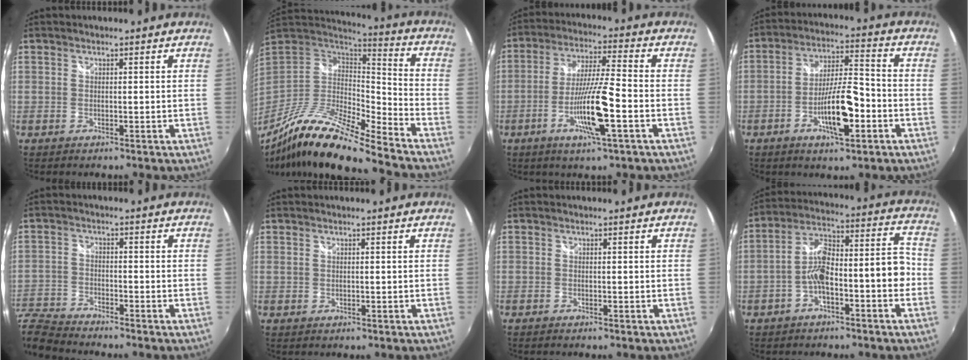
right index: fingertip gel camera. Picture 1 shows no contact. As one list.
[{"total": 19.5, "force": [-15.1, 2.0, 12.3], "torque": [-0.225, -0.026, -0.289]}, {"total": 11.4, "force": [-4.1, 0.2, 10.6], "torque": [-0.209, -0.004, -0.076]}, {"total": 11.4, "force": [-4.2, 2.1, 10.4], "torque": [-0.199, 0.000, -0.072]}, {"total": 9.1, "force": [-8.5, 2.0, 2.4], "torque": [-0.080, -0.010, -0.177]}, {"total": 0.0}, {"total": 0.7, "force": [-0.7, 0.1, 0.3], "torque": [-0.006, -0.003, -0.014]}, {"total": 10.8, "force": [-4.1, 3.0, 9.6], "torque": [-0.157, 0.043, -0.060]}]